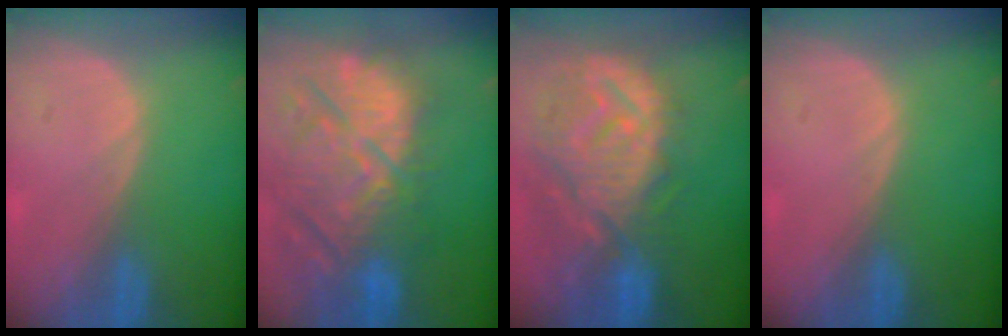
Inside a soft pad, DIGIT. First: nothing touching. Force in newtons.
{"total": 14.4, "press": 12.6, "slide": 6.9}
{"total": 12.5, "press": 11.1, "slide": 5.7}
{"total": 0.0}